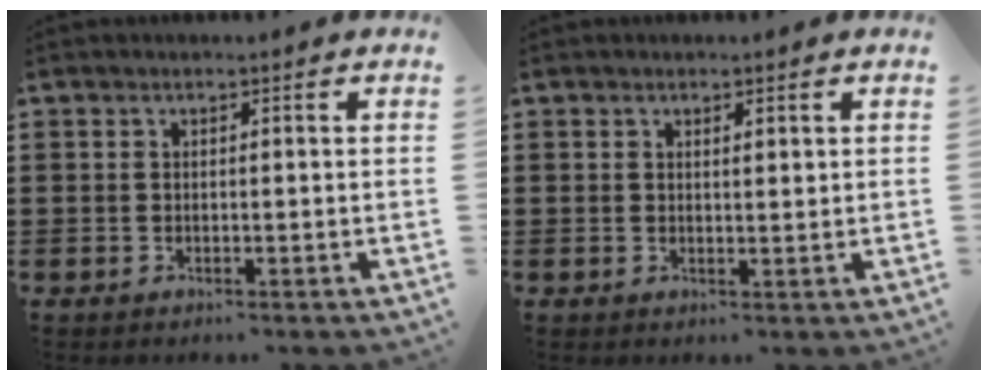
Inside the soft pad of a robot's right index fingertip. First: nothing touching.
{"total": 0.7, "force": [0.5, -0.2, 0.4], "torque": [-0.008, -0.002, 0.009]}